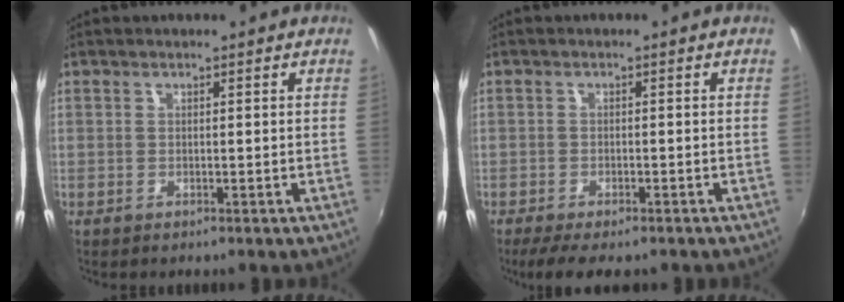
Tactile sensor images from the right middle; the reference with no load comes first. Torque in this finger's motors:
{"motor_torque": [0.92, -1.21, 0.11, 0.05]}